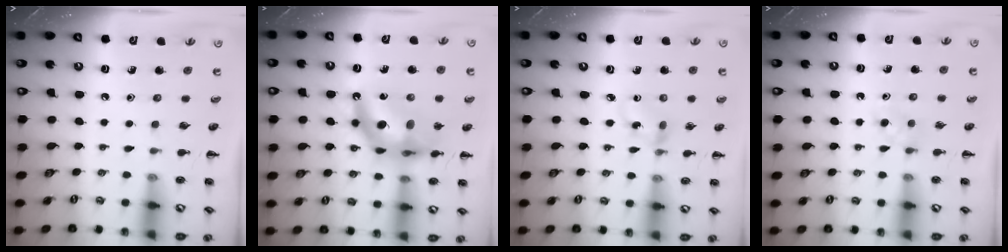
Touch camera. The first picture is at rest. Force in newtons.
{"total": 15.1, "press": 14.6, "slide": 3.8}
{"total": 2.8, "press": 2.8, "slide": 0.7}
{"total": 2.7, "press": 2.5, "slide": 1.0}